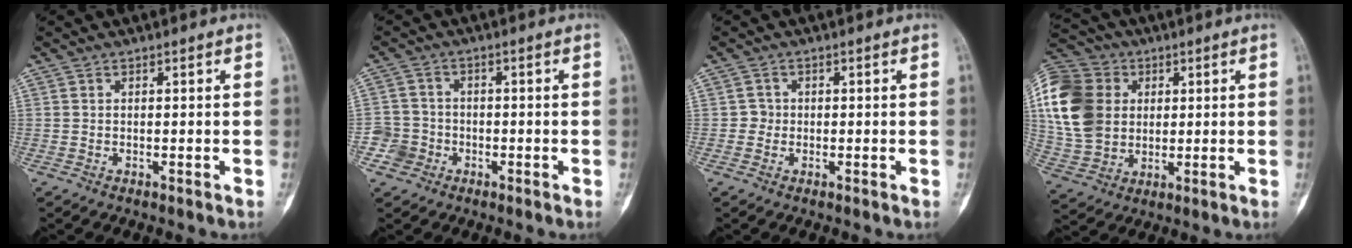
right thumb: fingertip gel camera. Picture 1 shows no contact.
{"total": 4.3, "force": [-1.9, 3.9, 0.0], "torque": [0.024, 0.019, -0.039]}
{"total": 1.5, "force": [-0.2, 1.5, 0.2], "torque": [0.009, 0.007, -0.008]}
{"total": 18.4, "force": [3.1, 14.7, 10.7], "torque": [-0.220, 0.008, 0.057]}